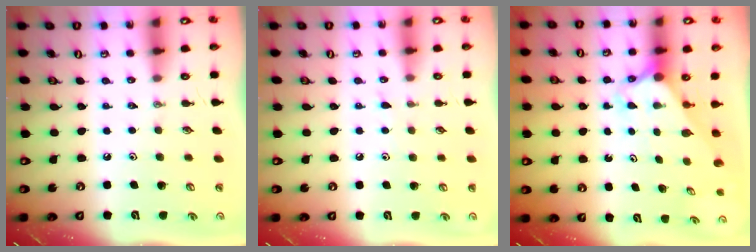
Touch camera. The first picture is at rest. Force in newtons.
{"total": 4.7, "press": 4.7, "slide": 0.5}
{"total": 2.6, "press": 2.6, "slide": 0.2}